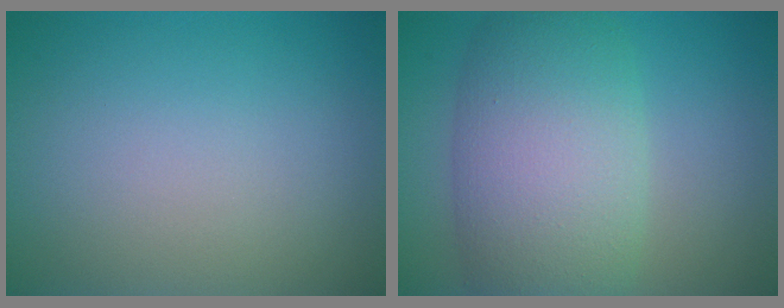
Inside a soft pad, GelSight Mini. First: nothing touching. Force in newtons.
{"total": 9.0, "press": 9.0, "slide": 0.4}